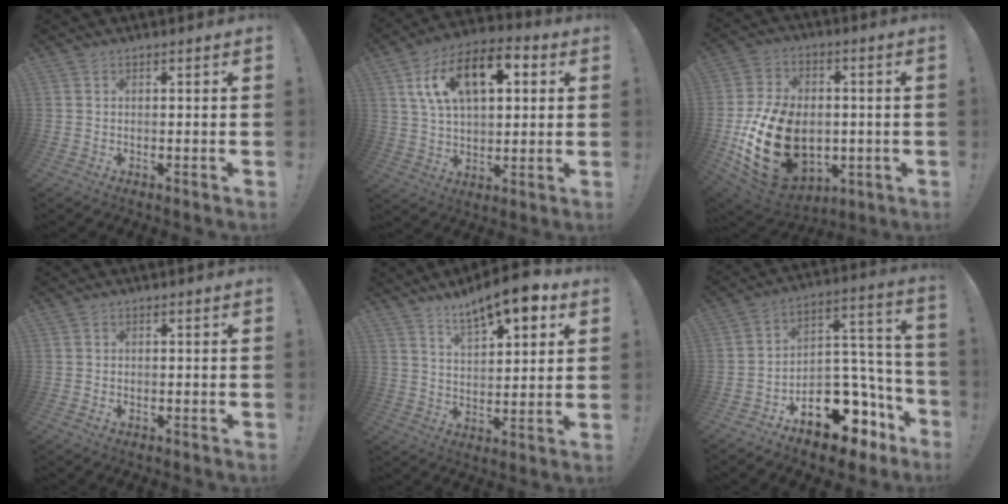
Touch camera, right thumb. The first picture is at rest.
{"total": 17.2, "force": [6.6, 9.6, 12.7], "torque": [-0.203, -0.011, 0.115]}
{"total": 25.5, "force": [-4.8, 17.5, 17.8], "torque": [-0.327, 0.030, -0.055]}
{"total": 0.6, "force": [-0.1, 0.6, 0.2], "torque": [0.004, -0.001, -0.003]}
{"total": 12.1, "force": [8.5, 4.0, 7.6], "torque": [-0.116, -0.051, 0.146]}
{"total": 16.6, "force": [-10.5, 9.8, 8.3], "torque": [-0.052, 0.062, -0.159]}